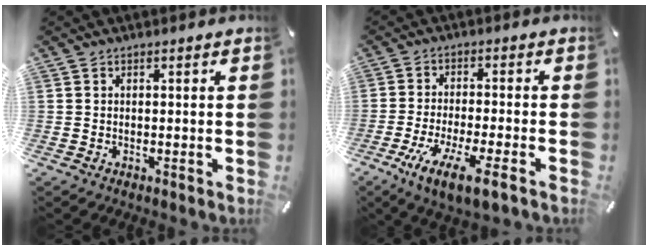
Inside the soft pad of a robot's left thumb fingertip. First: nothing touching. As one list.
[{"total": 9.8, "force": [-5.1, 1.7, 8.2], "torque": [-0.163, 0.002, -0.091]}]